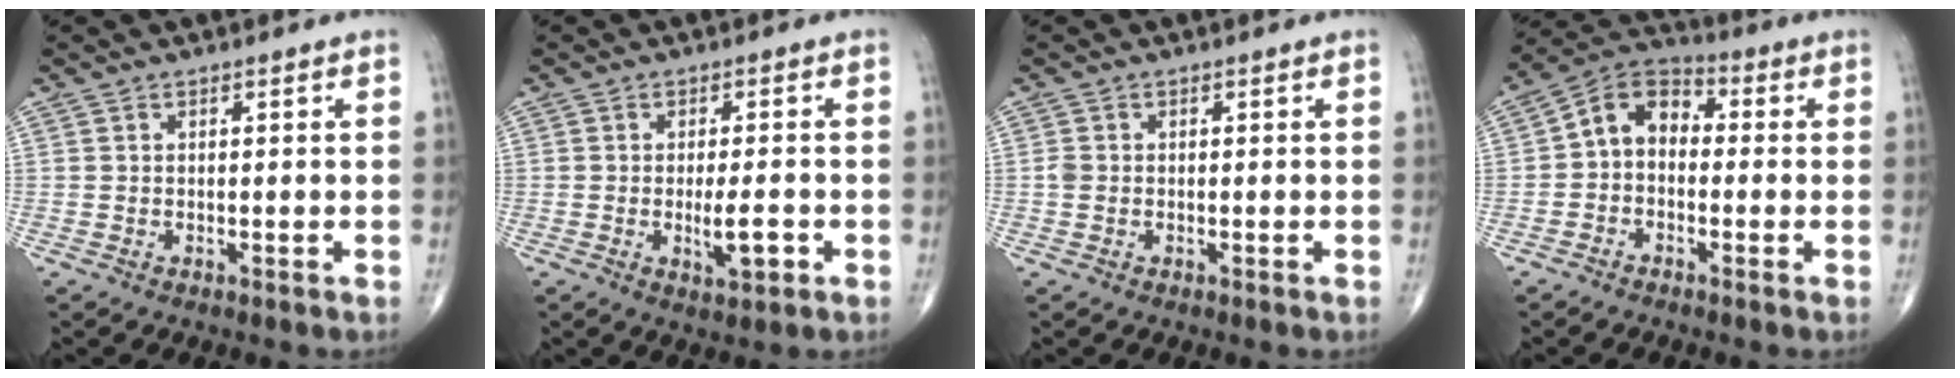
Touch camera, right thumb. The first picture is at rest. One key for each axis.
{"total": 5.1, "fx": -1.3, "fy": 1.7, "fz": 4.7, "tx": -0.071, "ty": -0.005, "tz": -0.017}
{"total": 1.2, "fx": -0.1, "fy": 0.9, "fz": 0.7, "tx": -0.015, "ty": 0.000, "tz": -0.004}
{"total": 8.3, "fx": -0.4, "fy": 6.1, "fz": 5.6, "tx": -0.071, "ty": 0.032, "tz": -0.029}